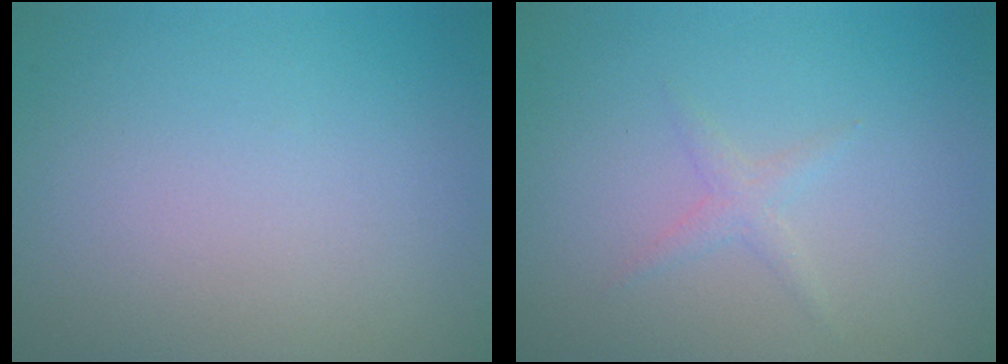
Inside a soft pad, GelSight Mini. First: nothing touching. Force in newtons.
{"total": 1.1, "press": 1.1, "slide": 0.1}